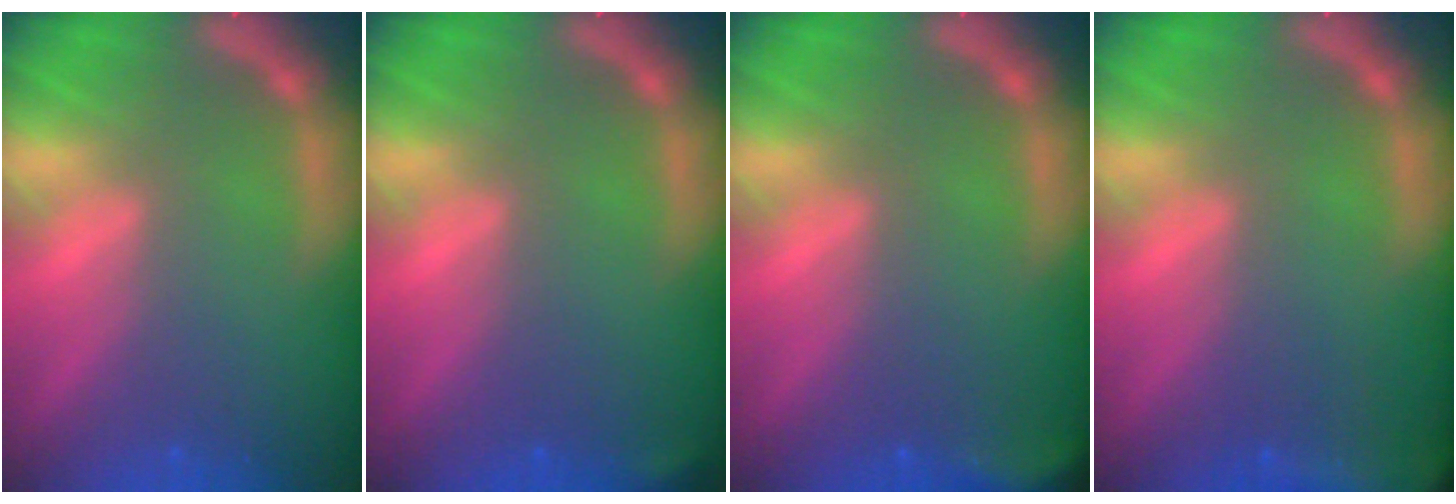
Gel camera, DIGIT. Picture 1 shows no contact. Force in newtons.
{"total": 0.9}
{"total": 4.0}
{"total": 9.5}